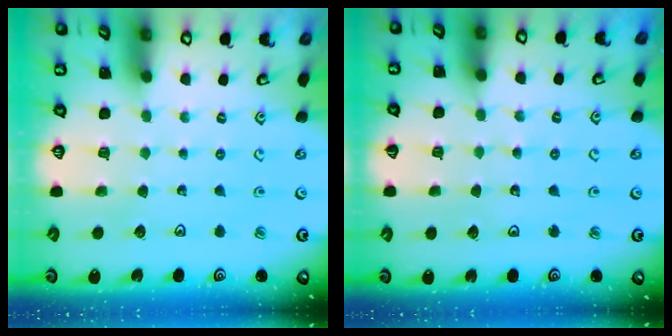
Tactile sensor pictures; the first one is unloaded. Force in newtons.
{"total": 3.5, "press": 3.5, "slide": 0.1}